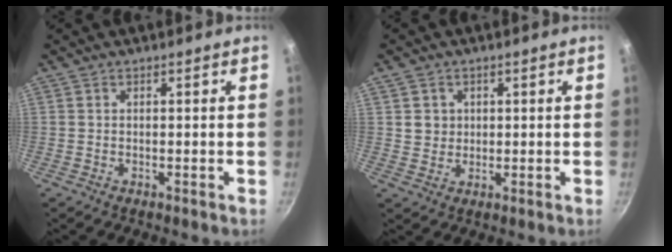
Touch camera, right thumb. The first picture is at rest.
{"total": 3.3, "force": [0.9, 3.1, 1.0], "torque": [0.000, 0.004, 0.016]}